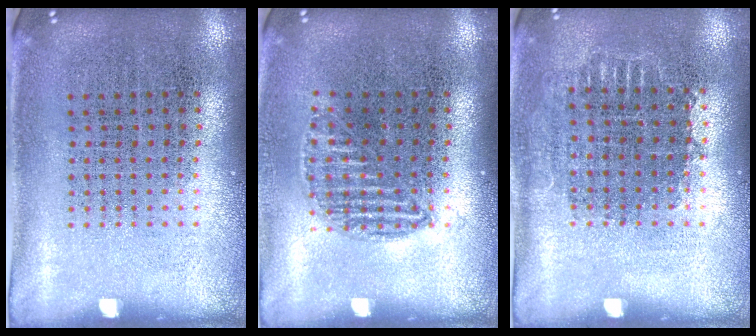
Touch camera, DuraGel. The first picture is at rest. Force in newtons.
{"total": 1.1, "press": 1.0, "slide": 0.4}
{"total": 0.7, "press": 0.7, "slide": 0.3}